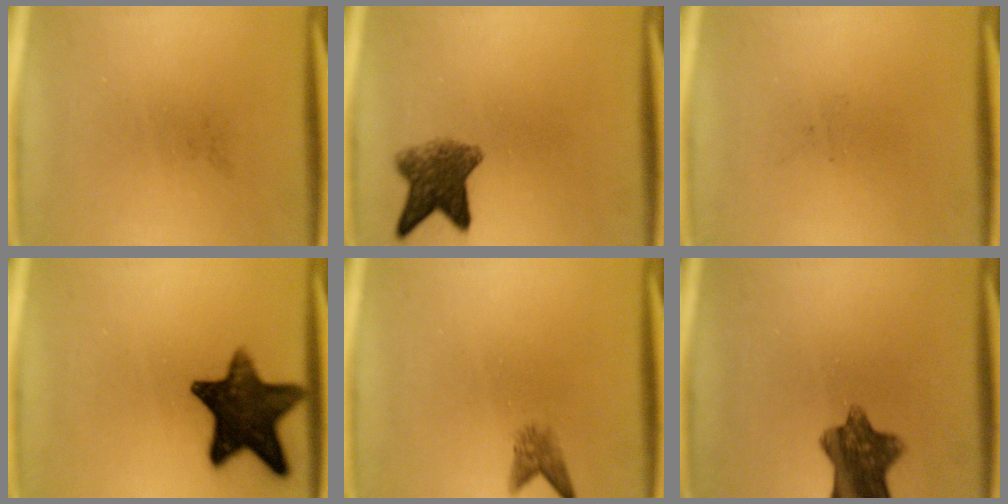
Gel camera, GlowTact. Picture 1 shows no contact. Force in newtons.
{"total": 6.6}
{"total": 0.0}
{"total": 14.0}
{"total": 2.0}
{"total": 8.9}